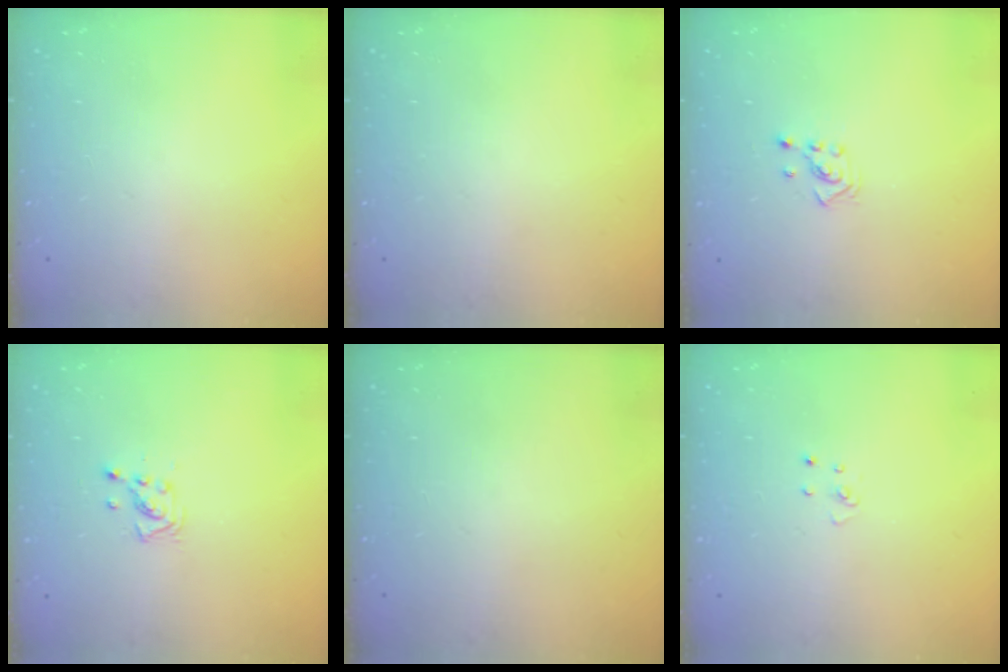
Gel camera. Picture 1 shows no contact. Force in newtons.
{"total": 0.0}
{"total": 2.1, "press": 2.1, "slide": 0.3}
{"total": 3.0, "press": 3.0, "slide": 0.5}
{"total": 0.0}
{"total": 3.1, "press": 3.1, "slide": 0.2}